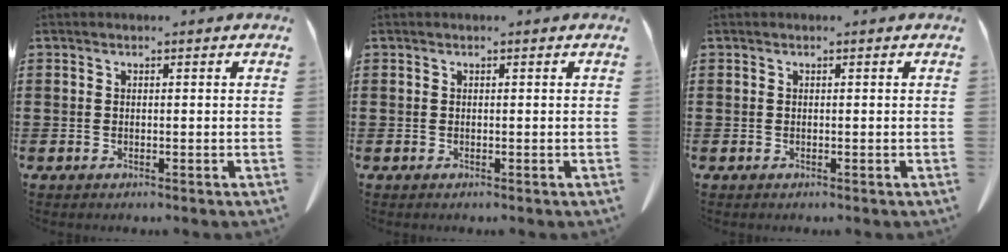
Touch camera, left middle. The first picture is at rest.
{"total": 0.0}
{"total": 0.0}